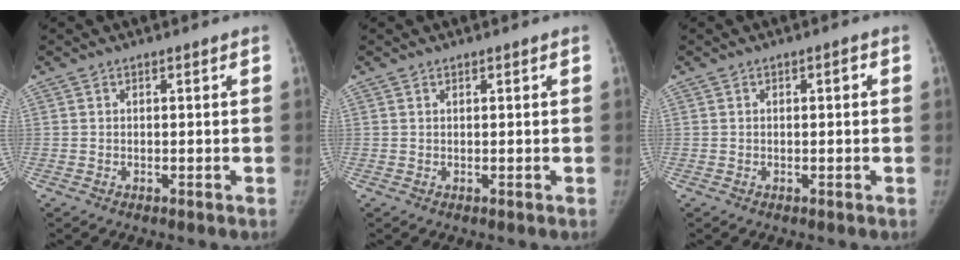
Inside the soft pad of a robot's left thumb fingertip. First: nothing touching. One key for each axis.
{"total": 0.0}
{"total": 1.4, "fx": 0.2, "fy": 0.6, "fz": 1.3, "tx": -0.020, "ty": 0.009, "tz": 0.002}